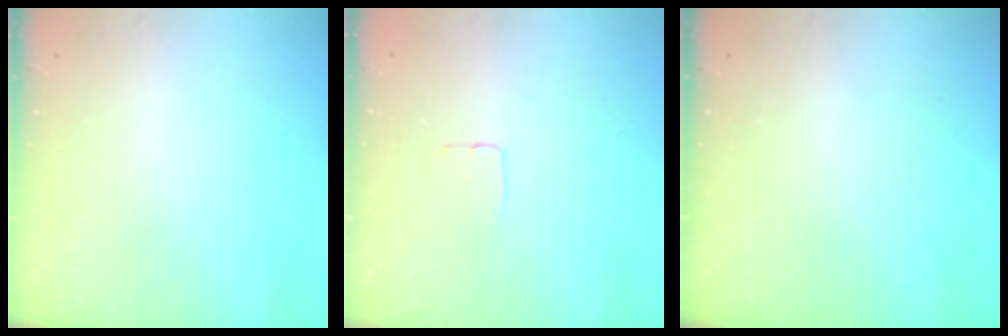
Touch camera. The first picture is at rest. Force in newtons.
{"total": 2.7, "press": 2.7, "slide": 0.1}
{"total": 0.0}